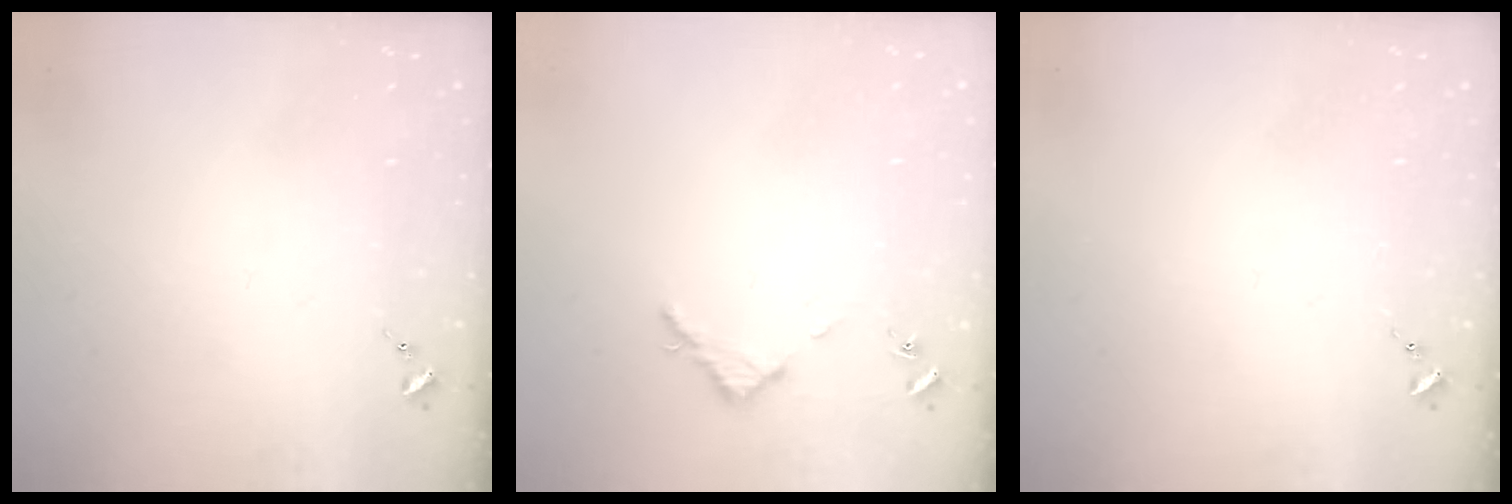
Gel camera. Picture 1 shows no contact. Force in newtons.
{"total": 2.8, "press": 2.8, "slide": 0.3}
{"total": 0.0}